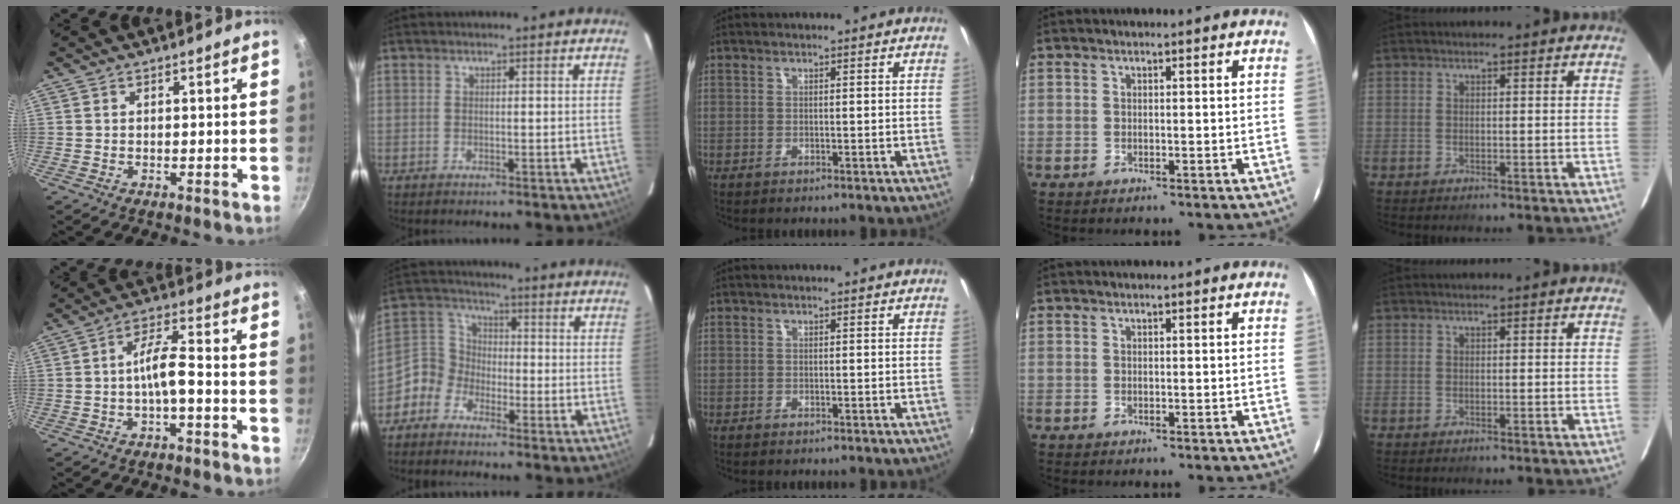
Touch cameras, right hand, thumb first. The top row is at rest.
{"thumb": {"total": 6.1, "force": [-2.1, 1.8, 5.4], "torque": [-0.104, 0.035, -0.038]}, "index": {"total": 6.4, "force": [-3.7, 5.1, 1.1], "torque": [-0.025, 0.030, -0.091]}}